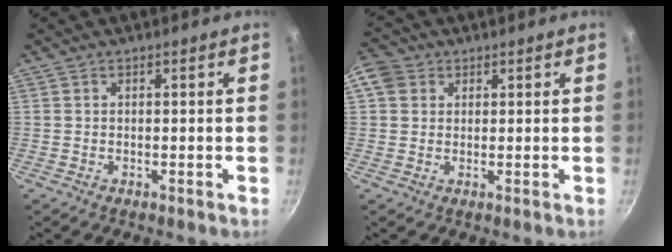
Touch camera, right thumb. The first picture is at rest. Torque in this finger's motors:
{"motor_torque": [0.08, 0.27, 1.08, 0.02, 0.45]}